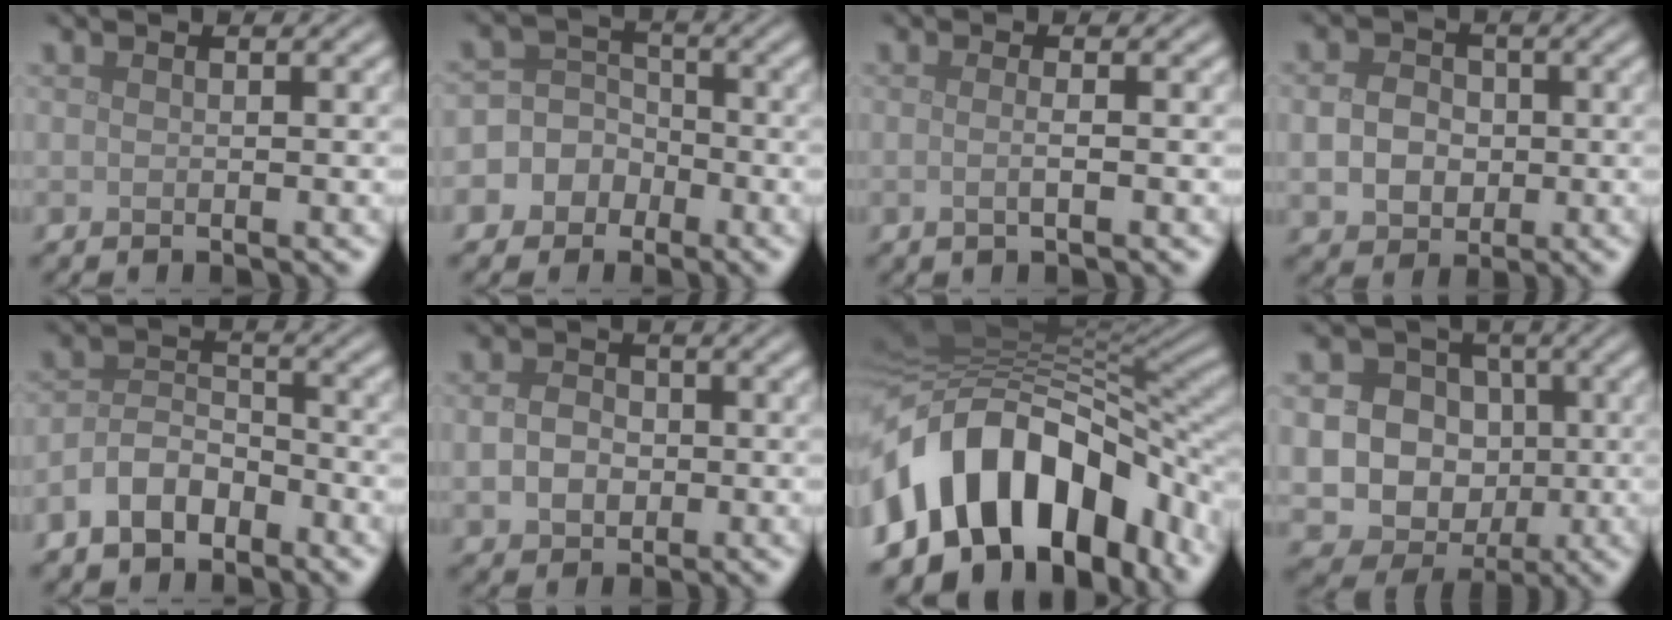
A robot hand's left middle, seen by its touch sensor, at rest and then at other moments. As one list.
[{"total": 7.7, "force": [-3.2, 6.9, 1.2], "torque": [-0.016, 0.011, -0.086]}, {"total": 1.6, "force": [-0.1, 0.6, 1.5], "torque": [-0.018, -0.005, -0.009]}, {"total": 4.1, "force": [-0.2, 3.4, 2.2], "torque": [-0.040, 0.000, -0.010]}, {"total": 4.0, "force": [-2.6, 2.3, 2.0], "torque": [-0.035, 0.007, -0.056]}, {"total": 3.0, "force": [-0.1, 2.5, 1.8], "torque": [-0.033, -0.002, -0.007]}, {"total": 15.0, "force": [-5.7, 9.7, 9.8], "torque": [-0.162, 0.011, -0.096]}, {"total": 13.4, "force": [-0.4, 12.7, 4.4], "torque": [-0.108, 0.018, -0.028]}]